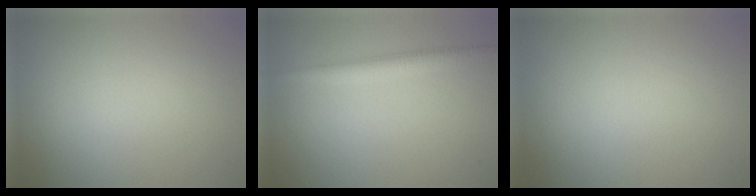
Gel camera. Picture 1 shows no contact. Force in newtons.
{"total": 2.6, "press": 2.6, "slide": 0.1}
{"total": 0.0}